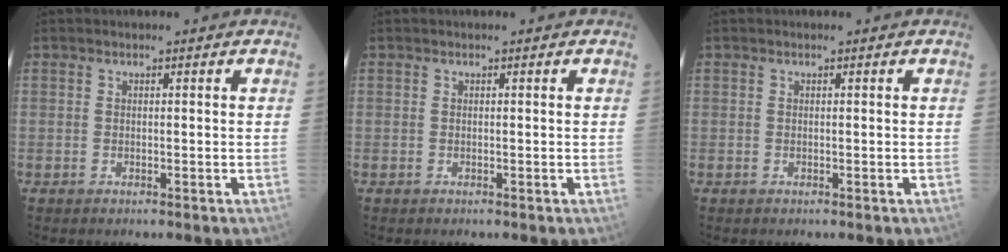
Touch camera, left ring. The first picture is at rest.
{"total": 0.0}
{"total": 0.0}